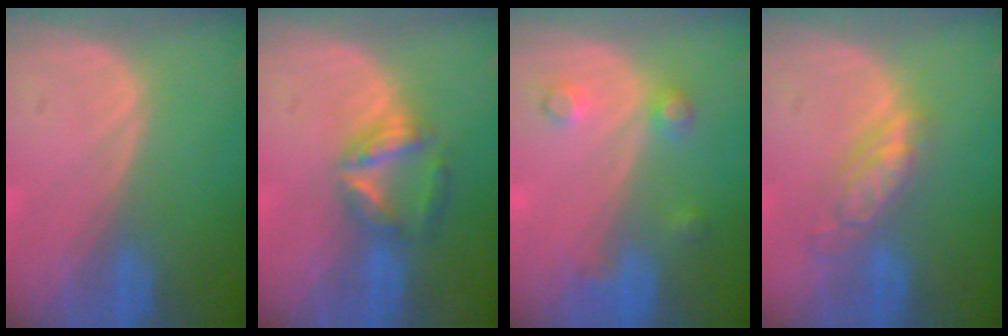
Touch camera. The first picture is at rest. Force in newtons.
{"total": 5.7, "press": 5.4, "slide": 1.9}
{"total": 3.5, "press": 3.5, "slide": 0.2}
{"total": 5.8, "press": 5.1, "slide": 2.8}